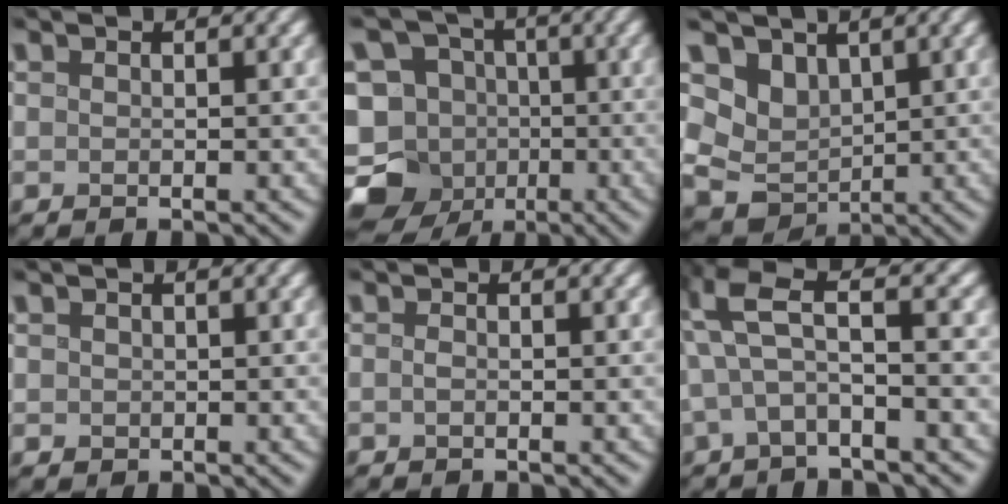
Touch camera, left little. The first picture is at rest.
{"total": 11.6, "force": [-5.2, 9.8, 3.4], "torque": [-0.070, -0.009, -0.092]}
{"total": 3.7, "force": [1.7, 3.0, 1.5], "torque": [-0.031, -0.011, 0.027]}
{"total": 0.7, "force": [0.0, 0.7, 0.2], "torque": [0.000, -0.002, -0.001]}
{"total": 0.6, "force": [-0.3, 0.3, 0.5], "torque": [-0.013, -0.001, -0.006]}
{"total": 5.5, "force": [0.8, 1.4, 5.2], "torque": [-0.110, 0.013, 0.006]}